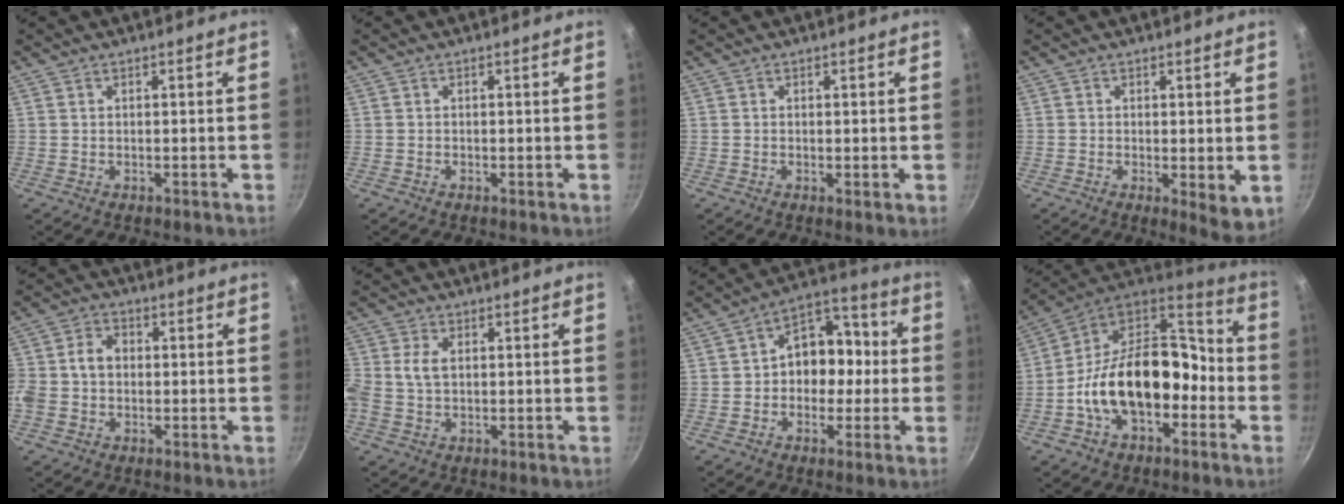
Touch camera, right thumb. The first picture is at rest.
{"total": 0.0}
{"total": 1.0, "force": [0.0, 0.3, 1.0], "torque": [-0.016, -0.006, -0.003]}
{"total": 5.1, "force": [-0.3, 1.9, 4.7], "torque": [-0.066, -0.018, -0.002]}
{"total": 7.0, "force": [-0.4, 5.6, 4.2], "torque": [-0.072, 0.023, -0.022]}
{"total": 4.9, "force": [0.3, 3.2, 3.7], "torque": [-0.075, 0.010, 0.000]}
{"total": 11.7, "force": [-0.4, 9.1, 7.4], "torque": [-0.038, 0.041, -0.022]}
{"total": 20.8, "force": [-5.2, 13.2, 15.2], "torque": [-0.226, 0.071, -0.098]}